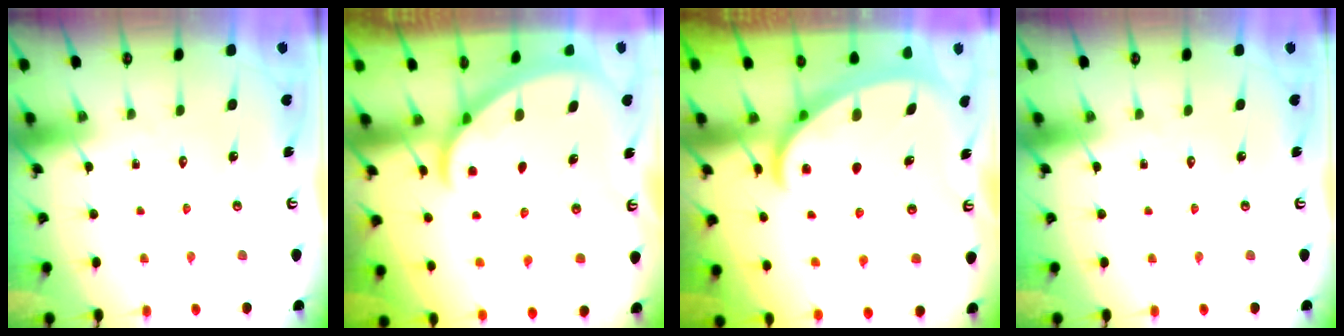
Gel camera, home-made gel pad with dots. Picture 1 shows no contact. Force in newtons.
{"total": 1.9, "press": 1.9, "slide": 0.1}
{"total": 2.6, "press": 2.6, "slide": 0.4}
{"total": 0.0}